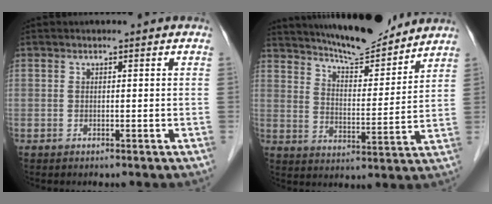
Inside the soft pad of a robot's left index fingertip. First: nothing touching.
{"total": 13.4, "force": [12.4, 1.6, 4.7], "torque": [-0.077, -0.003, 0.193]}